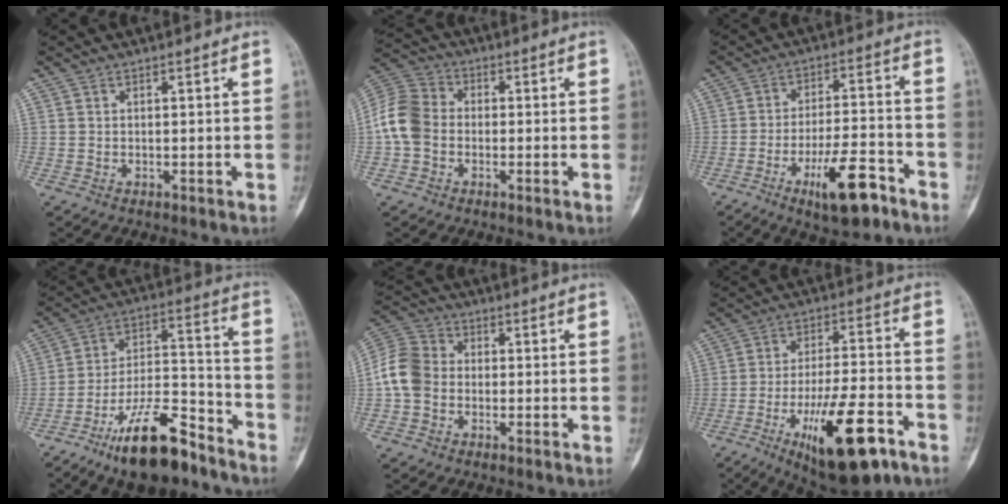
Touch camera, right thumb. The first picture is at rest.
{"total": 9.1, "force": [-1.4, 7.2, 5.3], "torque": [-0.101, 0.027, -0.042]}
{"total": 11.8, "force": [-6.8, 3.7, 9.0], "torque": [-0.146, 0.039, -0.107]}
{"total": 17.9, "force": [-12.1, 6.3, 11.5], "torque": [-0.183, 0.088, -0.208]}
{"total": 8.2, "force": [-1.3, 6.7, 4.6], "torque": [-0.083, 0.025, -0.041]}
{"total": 18.8, "force": [-9.3, 6.2, 15.1], "torque": [-0.250, 0.043, -0.139]}